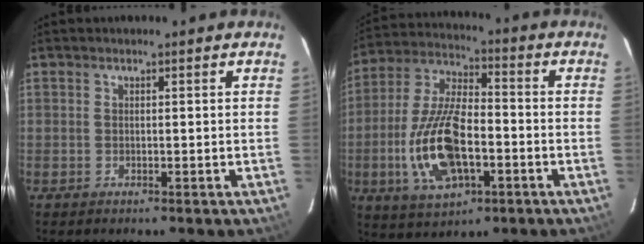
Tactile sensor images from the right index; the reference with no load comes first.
{"total": 17.1, "force": [-4.7, 7.8, 14.5], "torque": [-0.308, -0.002, -0.080]}